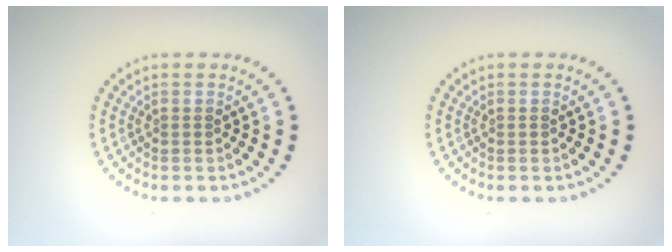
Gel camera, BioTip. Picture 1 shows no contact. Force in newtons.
{"total": 0.0}